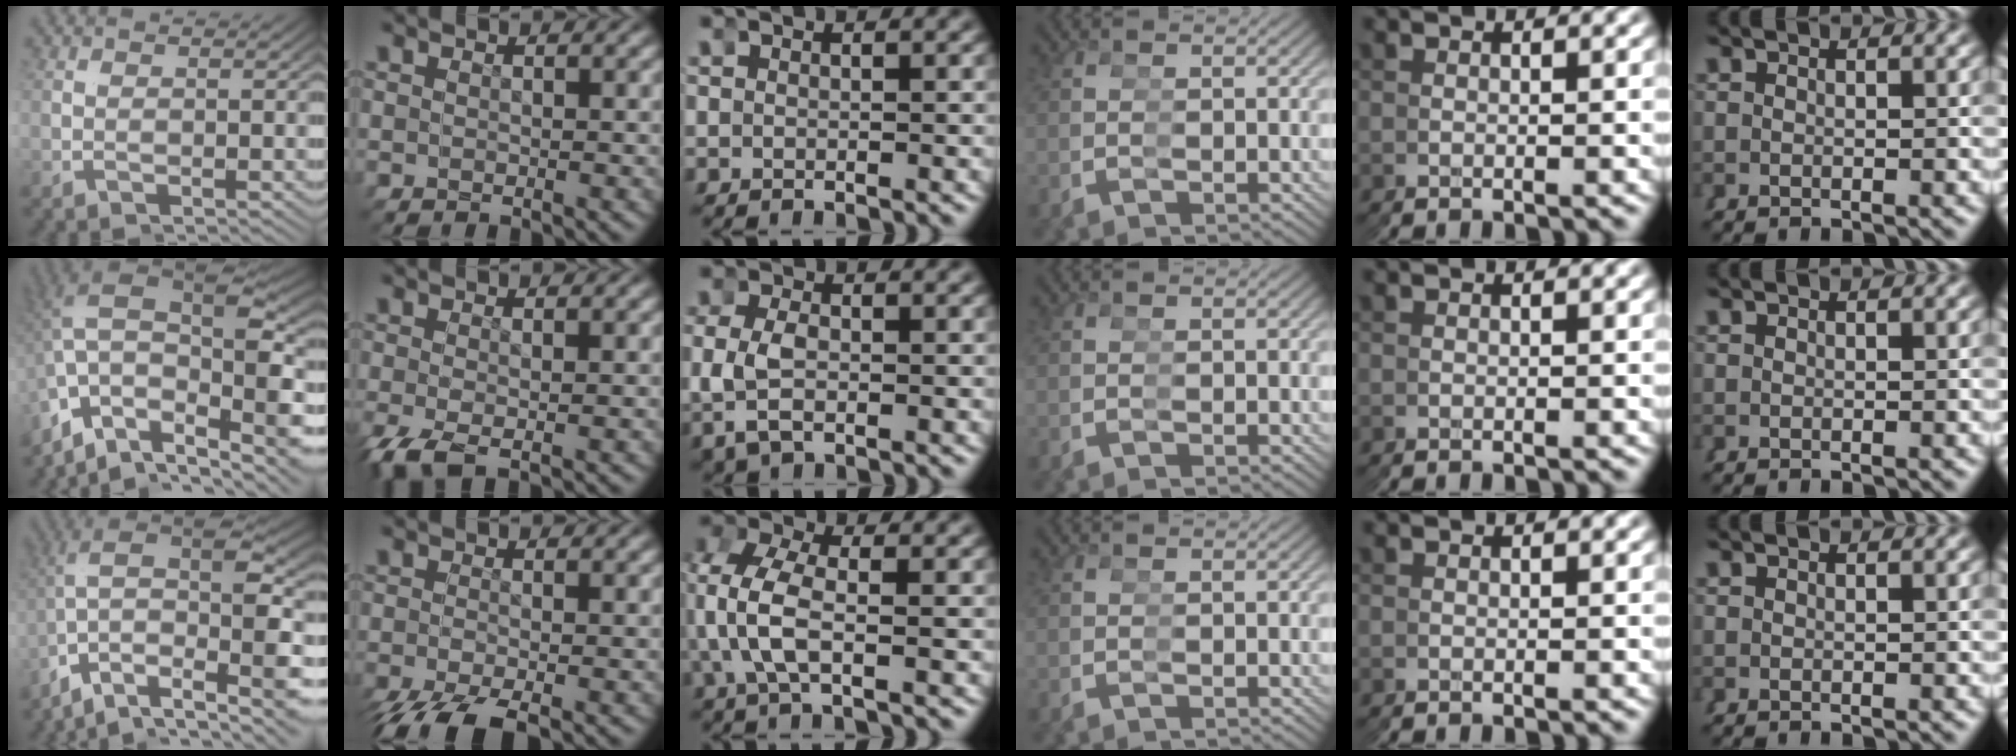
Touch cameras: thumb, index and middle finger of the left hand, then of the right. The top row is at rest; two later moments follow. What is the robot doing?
{"motion": "grasp_and_lifting", "object": "pipette"}